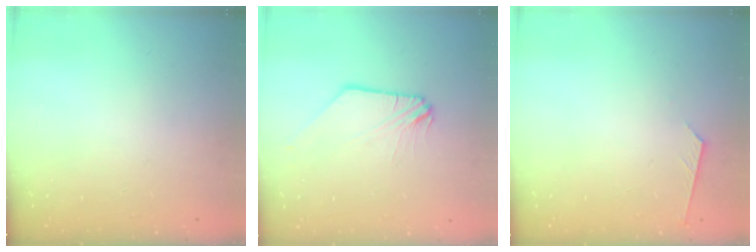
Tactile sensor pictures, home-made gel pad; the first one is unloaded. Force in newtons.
{"total": 0.0}
{"total": 3.6, "press": 3.6, "slide": 0.5}